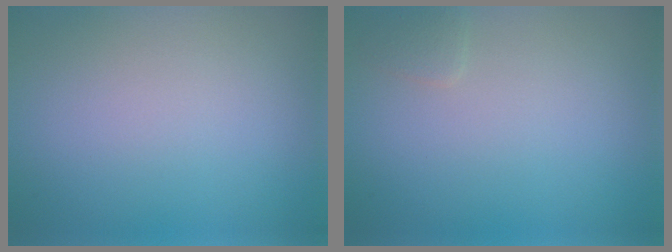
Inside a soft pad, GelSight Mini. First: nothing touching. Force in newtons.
{"total": 0.8, "press": 0.8, "slide": 0.1}